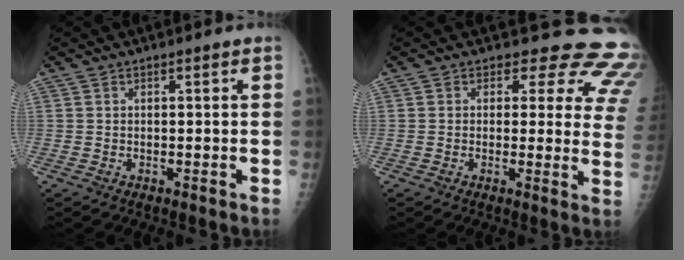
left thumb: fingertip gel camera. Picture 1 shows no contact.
{"total": 14.4, "force": [11.7, 6.9, 4.7], "torque": [-0.001, -0.073, 0.093]}